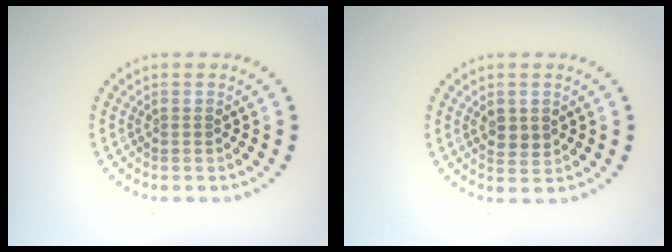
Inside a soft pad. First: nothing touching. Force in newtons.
{"total": 1.7, "press": 1.7, "slide": 0.5}